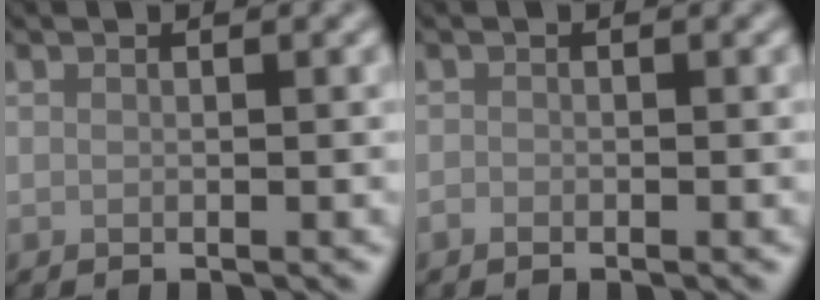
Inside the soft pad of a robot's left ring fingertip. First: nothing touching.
{"total": 0.5, "force": [-0.4, 0.3, 0.2], "torque": [-0.002, -0.003, -0.007]}